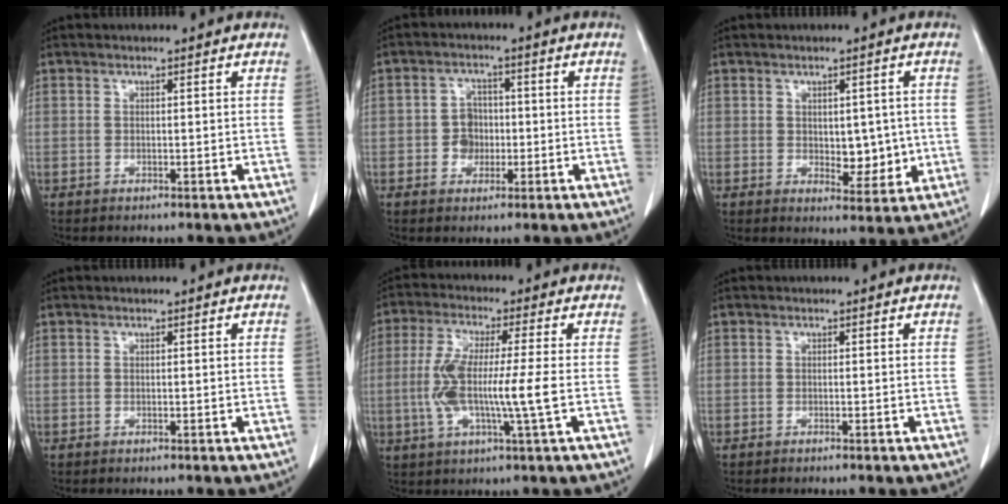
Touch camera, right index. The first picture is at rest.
{"total": 3.7, "force": [-0.6, 3.4, 1.5], "torque": [-0.021, 0.012, -0.007]}
{"total": 5.3, "force": [0.0, 2.9, 4.5], "torque": [-0.050, -0.004, 0.012]}
{"total": 0.0}
{"total": 9.9, "force": [-1.0, 0.5, 9.9], "torque": [-0.202, 0.000, -0.024]}
{"total": 0.6, "force": [-0.6, -0.1, 0.3], "torque": [0.000, 0.000, -0.010]}